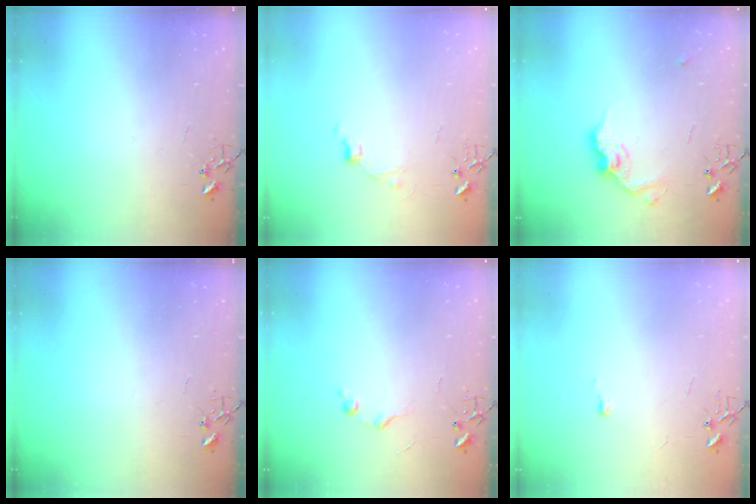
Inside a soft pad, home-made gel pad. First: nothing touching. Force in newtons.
{"total": 6.8, "press": 6.8, "slide": 0.7}
{"total": 11.8, "press": 11.8, "slide": 0.6}
{"total": 0.0}
{"total": 6.8, "press": 6.7, "slide": 0.8}
{"total": 3.4, "press": 3.4, "slide": 0.5}